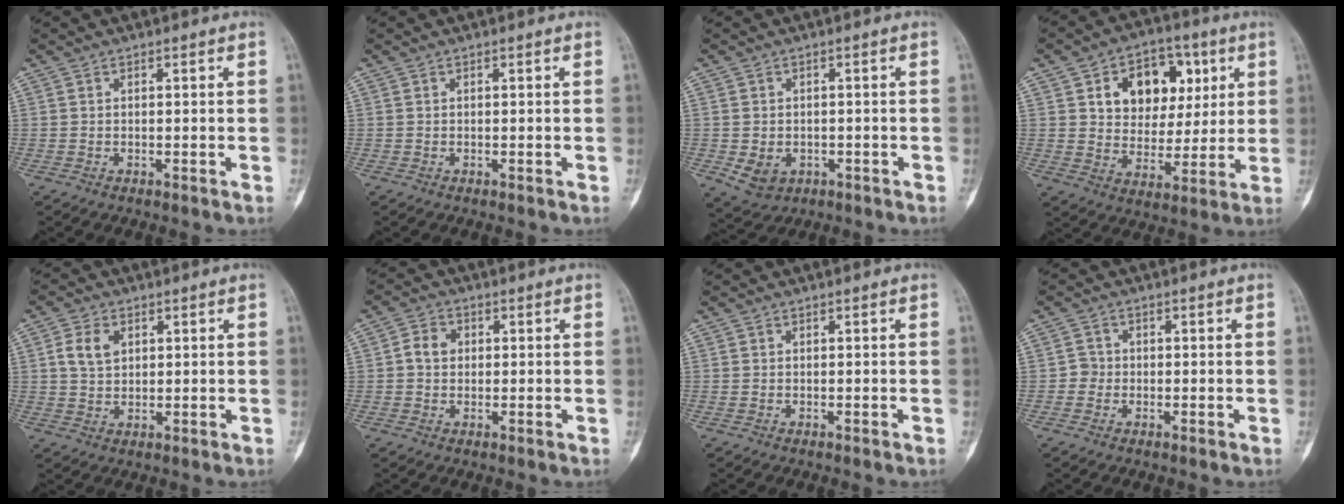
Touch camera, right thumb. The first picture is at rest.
{"total": 0.0}
{"total": 4.7, "force": [-1.3, 3.8, 2.5], "torque": [-0.036, 0.007, -0.008]}
{"total": 14.9, "force": [5.2, 10.7, 9.0], "torque": [-0.080, -0.006, 0.084]}
{"total": 5.2, "force": [1.6, 3.7, 3.3], "torque": [-0.054, -0.003, 0.030]}
{"total": 3.9, "force": [0.3, 3.3, 2.1], "torque": [-0.026, 0.010, 0.000]}
{"total": 0.0}
{"total": 1.9, "force": [-0.5, 1.8, 0.3], "torque": [0.007, 0.009, -0.017]}